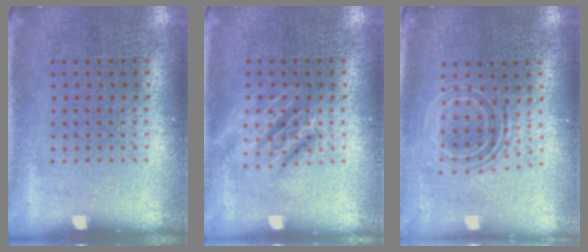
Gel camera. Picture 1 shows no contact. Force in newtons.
{"total": 2.1, "press": 2.1, "slide": 0.2}
{"total": 1.7, "press": 1.2, "slide": 1.1}